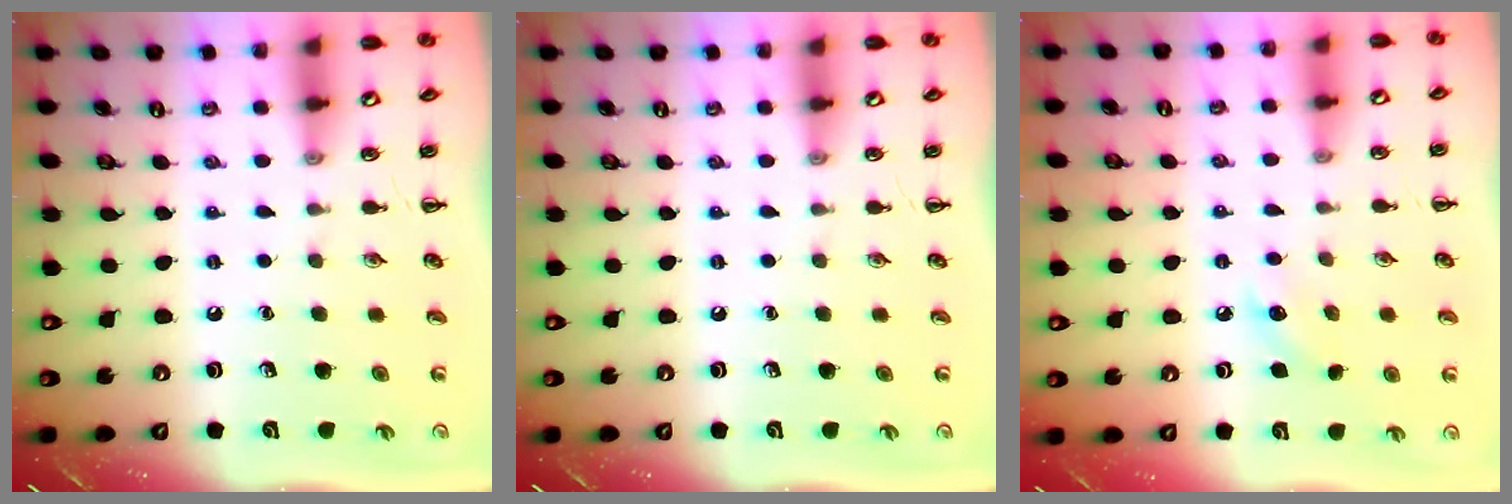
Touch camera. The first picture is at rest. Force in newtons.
{"total": 0.0}
{"total": 6.1, "press": 5.9, "slide": 1.2}